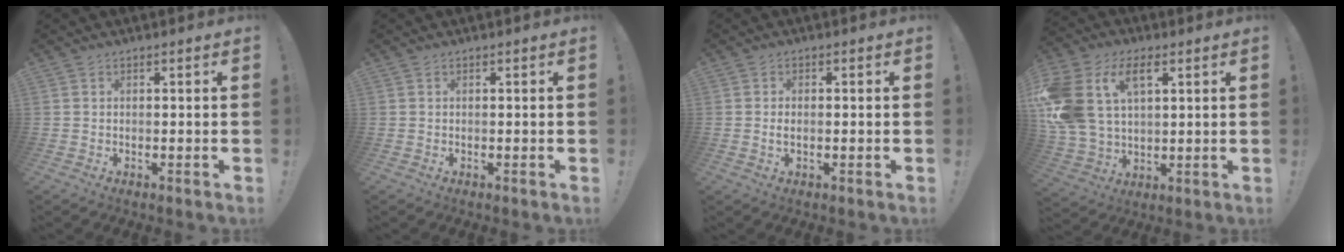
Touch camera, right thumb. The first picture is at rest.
{"total": 0.0}
{"total": 1.4, "force": [0.0, 0.7, 1.2], "torque": [-0.021, 0.005, 0.000]}
{"total": 17.0, "force": [6.5, 11.4, 10.9], "torque": [-0.240, -0.020, 0.119]}